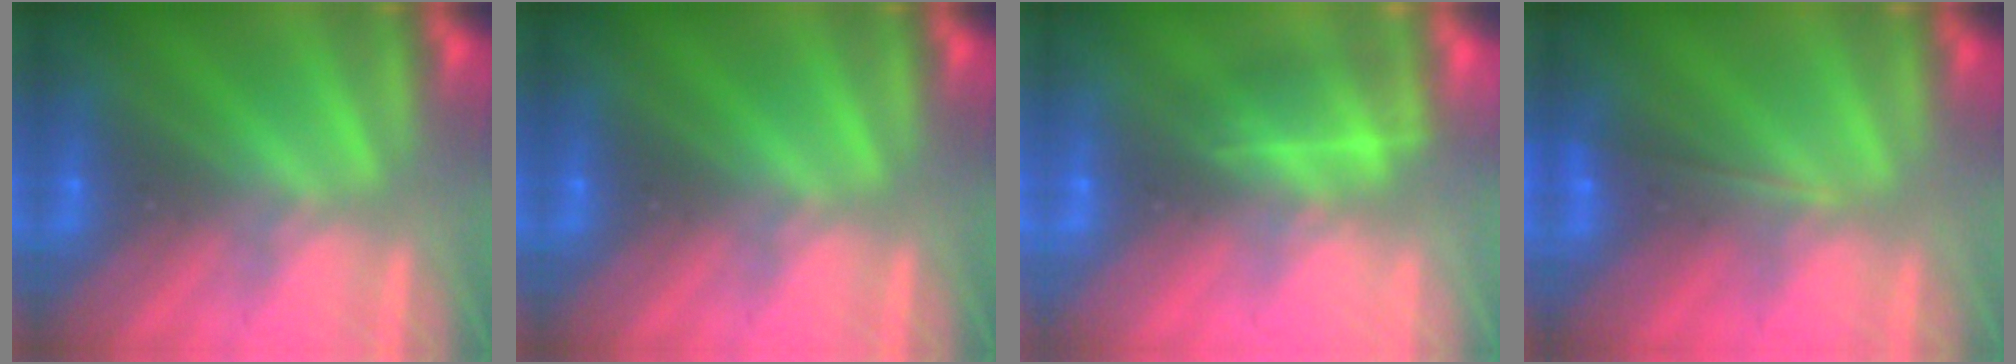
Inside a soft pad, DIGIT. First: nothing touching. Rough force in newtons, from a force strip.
{"total": 0.0}
{"total": 4.6}
{"total": 1.8}